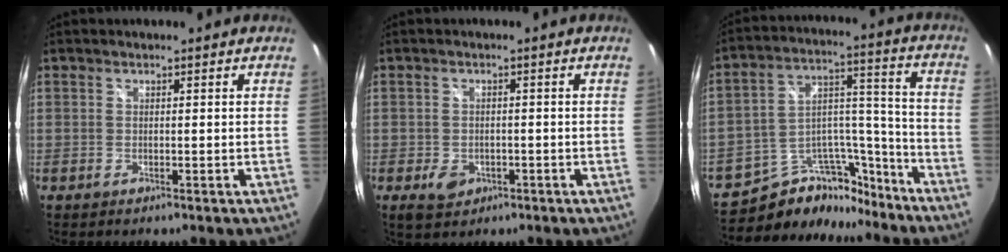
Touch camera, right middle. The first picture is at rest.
{"total": 4.0, "force": [-1.9, 2.9, 2.1], "torque": [-0.045, -0.005, -0.025]}
{"total": 18.5, "force": [-14.7, 9.1, 6.8], "torque": [-0.123, 0.065, -0.214]}